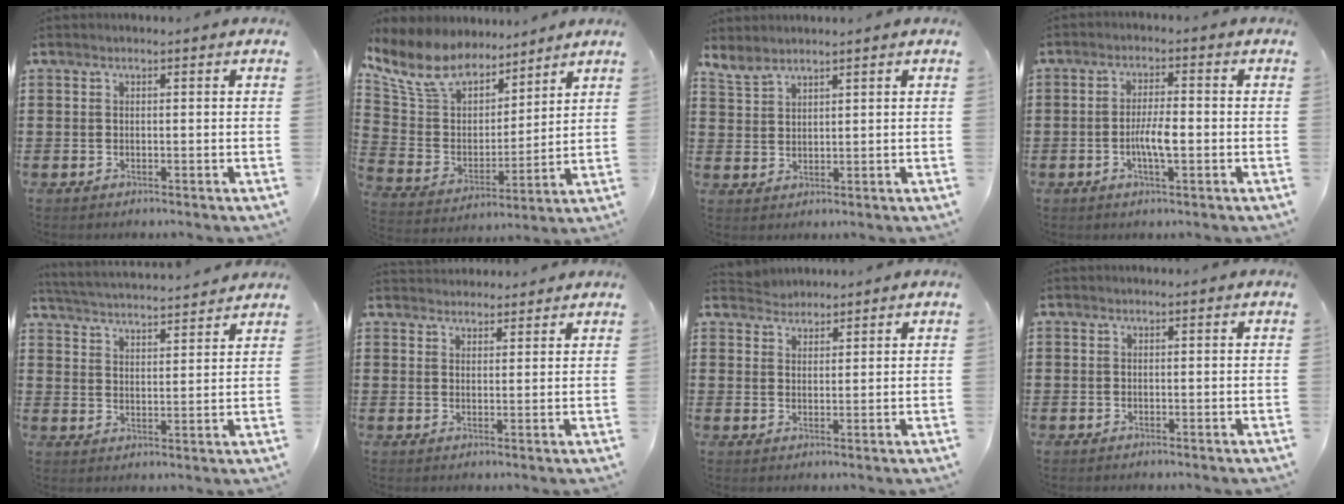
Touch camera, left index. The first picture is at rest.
{"total": 9.9, "force": [8.5, 4.4, 2.4], "torque": [-0.100, -0.050, 0.158]}
{"total": 2.9, "force": [2.7, 0.9, 0.7], "torque": [-0.023, -0.004, 0.052]}
{"total": 4.7, "force": [-1.1, 1.1, 4.4], "torque": [-0.089, 0.000, -0.025]}
{"total": 3.7, "force": [3.6, -0.5, 0.2], "torque": [-0.022, -0.030, 0.058]}
{"total": 2.6, "force": [2.6, 0.5, -0.3], "torque": [-0.002, -0.004, 0.050]}
{"total": 2.5, "force": [2.4, 0.5, -0.5], "torque": [0.003, 0.000, 0.048]}
{"total": 0.0}